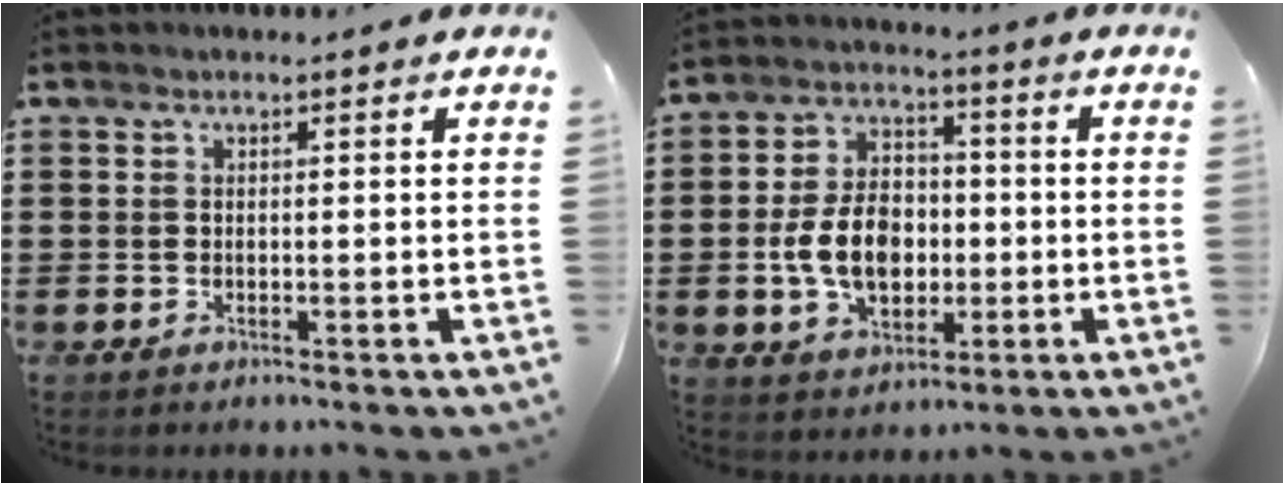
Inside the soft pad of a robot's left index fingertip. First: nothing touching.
{"total": 9.5, "force": [-1.3, 6.5, 6.8], "torque": [-0.145, 0.009, -0.027]}